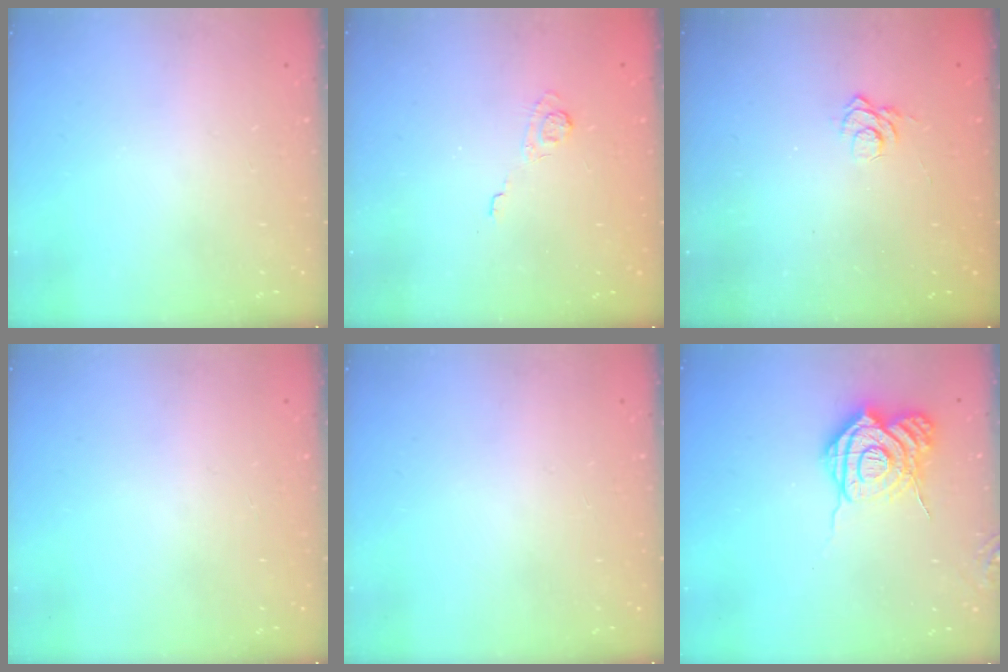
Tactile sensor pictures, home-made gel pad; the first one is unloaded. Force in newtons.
{"total": 2.6, "press": 2.2, "slide": 1.5}
{"total": 2.8, "press": 2.4, "slide": 1.4}
{"total": 0.0}
{"total": 0.0}
{"total": 14.1, "press": 14.0, "slide": 1.3}